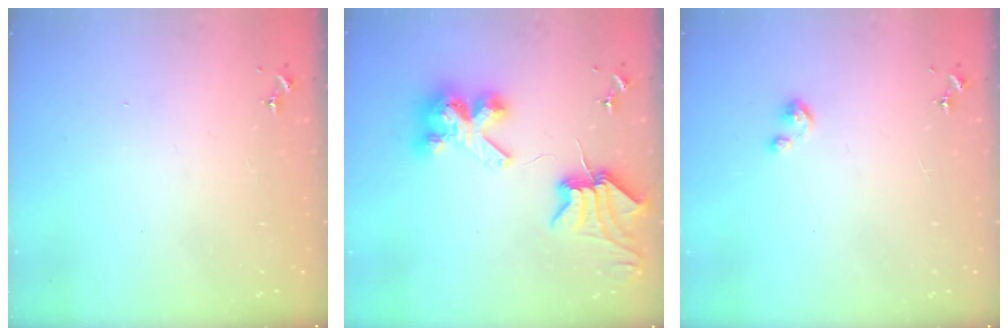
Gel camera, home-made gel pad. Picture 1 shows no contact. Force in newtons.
{"total": 10.3, "press": 10.2, "slide": 1.4}
{"total": 3.3, "press": 3.3, "slide": 0.3}